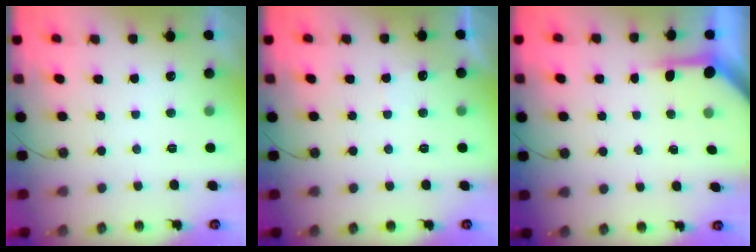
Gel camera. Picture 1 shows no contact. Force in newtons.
{"total": 2.5, "press": 2.5, "slide": 0.5}
{"total": 3.8, "press": 3.8, "slide": 0.3}